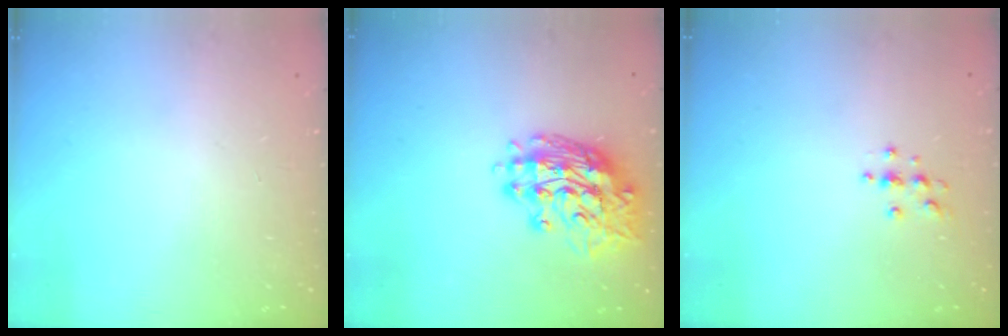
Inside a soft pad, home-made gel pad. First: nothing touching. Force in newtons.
{"total": 15.0, "press": 14.9, "slide": 1.4}
{"total": 3.5, "press": 3.4, "slide": 0.5}